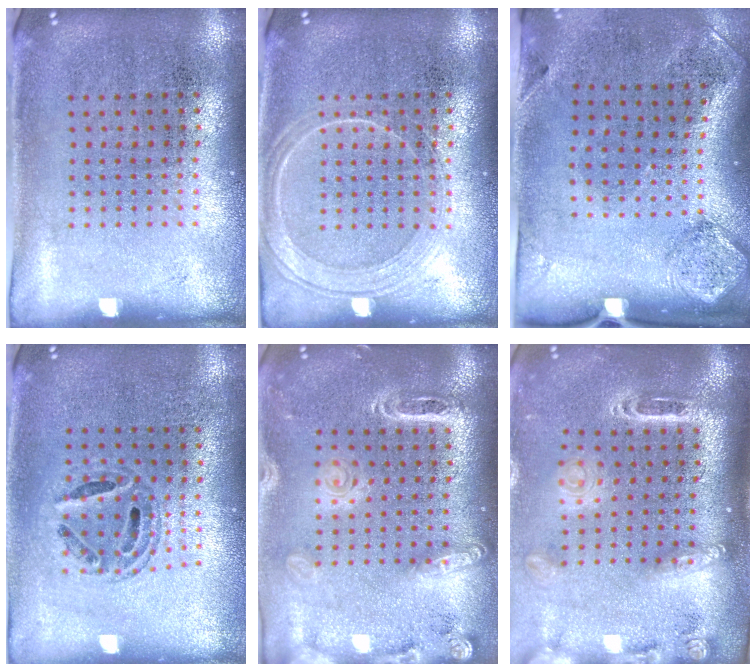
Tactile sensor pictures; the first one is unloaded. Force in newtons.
{"total": 2.2, "press": 2.1, "slide": 0.4}
{"total": 1.9, "press": 1.1, "slide": 1.6}
{"total": 0.7, "press": 0.7, "slide": 0.1}
{"total": 2.0, "press": 1.8, "slide": 0.8}
{"total": 2.5, "press": 1.8, "slide": 1.7}